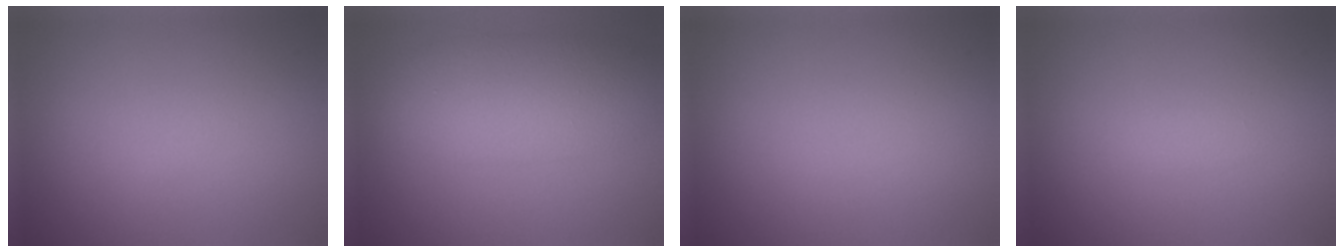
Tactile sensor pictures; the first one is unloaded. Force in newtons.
{"total": 6.0, "press": 6.0, "slide": 0.1}
{"total": 0.0}
{"total": 0.7, "press": 0.7, "slide": 0.0}